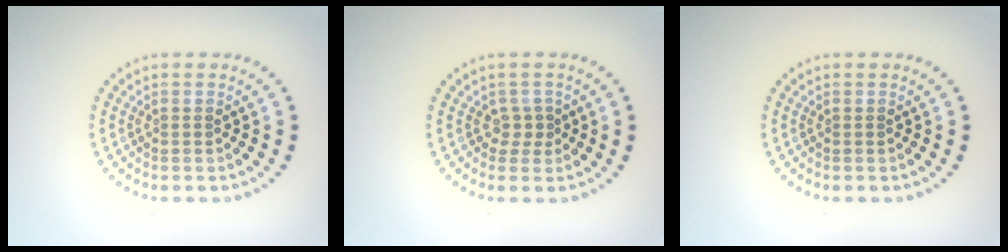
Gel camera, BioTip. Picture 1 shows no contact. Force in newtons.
{"total": 1.3, "press": 1.0, "slide": 0.9}
{"total": 0.0}